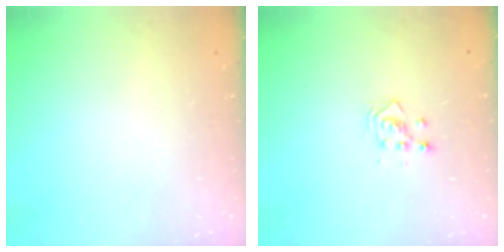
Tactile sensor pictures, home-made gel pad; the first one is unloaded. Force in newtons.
{"total": 2.9, "press": 2.9, "slide": 0.1}